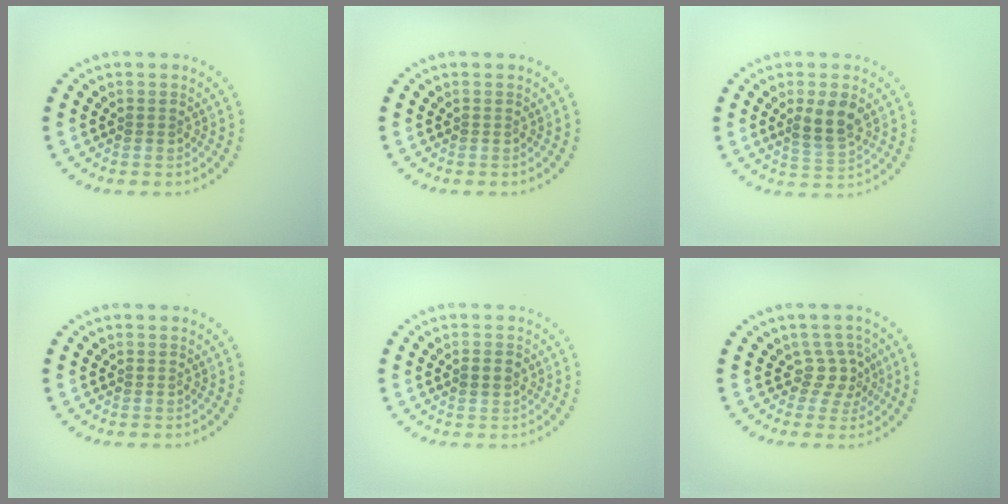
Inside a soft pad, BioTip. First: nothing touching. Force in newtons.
{"total": 0.0}
{"total": 3.4, "press": 3.3, "slide": 1.0}
{"total": 0.0}
{"total": 1.8, "press": 1.8, "slide": 0.2}
{"total": 2.4, "press": 1.6, "slide": 1.7}